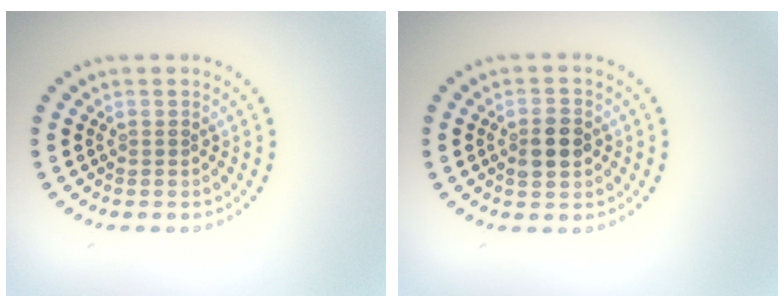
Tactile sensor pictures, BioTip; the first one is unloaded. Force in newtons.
{"total": 2.9, "press": 2.9, "slide": 0.2}